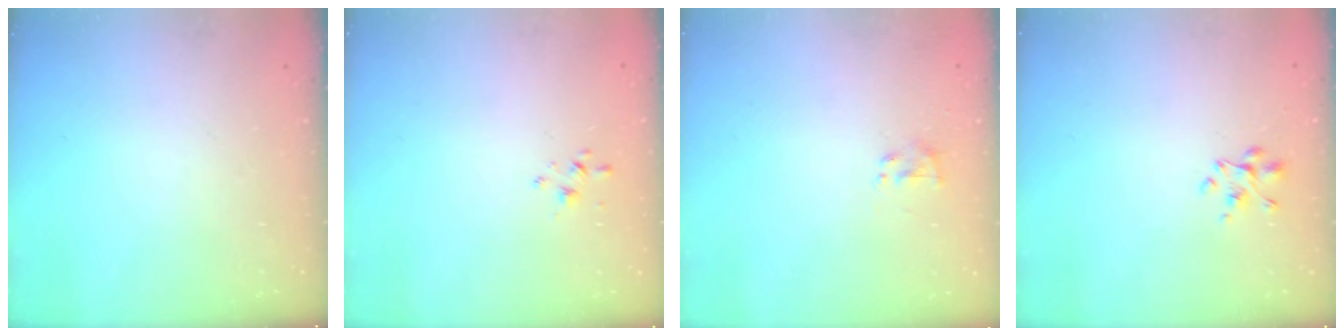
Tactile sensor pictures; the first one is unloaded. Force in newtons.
{"total": 1.7, "press": 1.7, "slide": 0.4}
{"total": 1.4, "press": 1.2, "slide": 0.6}
{"total": 2.4, "press": 2.3, "slide": 0.8}